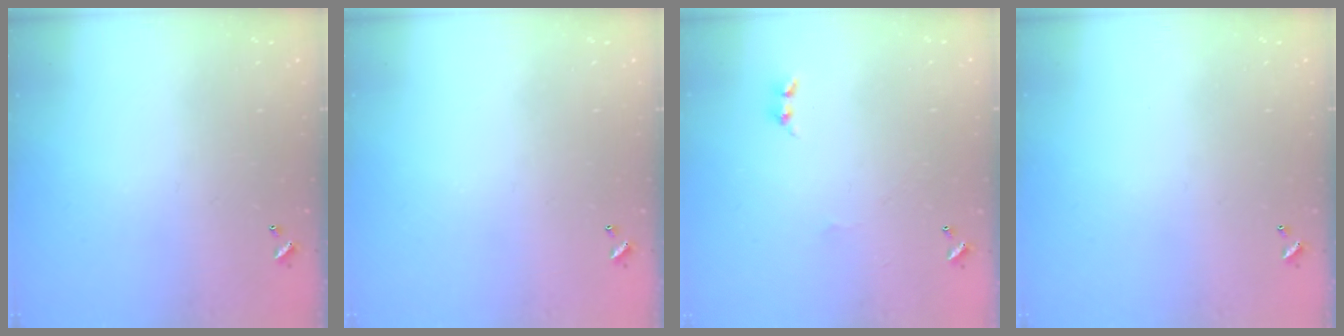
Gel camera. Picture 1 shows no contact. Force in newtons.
{"total": 0.0}
{"total": 1.7, "press": 1.6, "slide": 0.5}
{"total": 0.0}